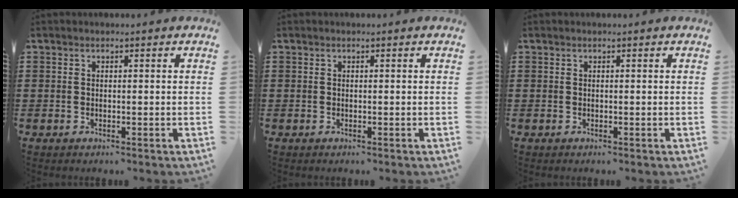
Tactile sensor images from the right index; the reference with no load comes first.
{"total": 0.0}
{"total": 0.0}